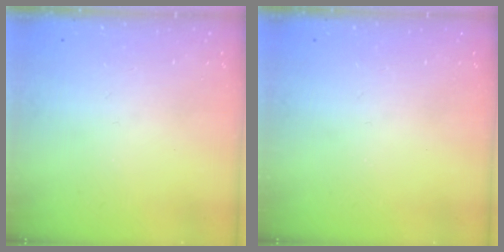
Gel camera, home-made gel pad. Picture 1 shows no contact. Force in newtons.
{"total": 0.0}